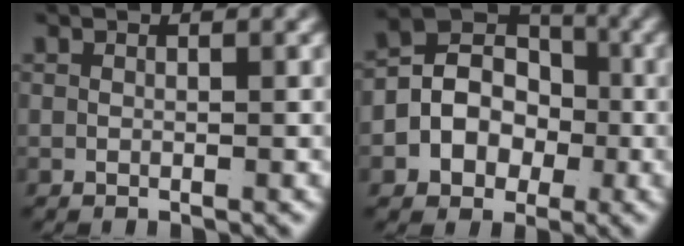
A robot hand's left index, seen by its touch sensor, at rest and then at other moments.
{"total": 10.5, "force": [-0.5, 9.0, 5.4], "torque": [-0.121, -0.021, -0.009]}